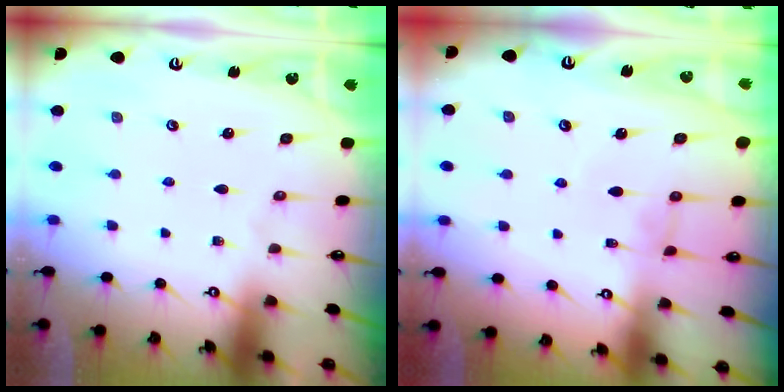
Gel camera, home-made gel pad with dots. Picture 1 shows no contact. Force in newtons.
{"total": 1.0, "press": 0.7, "slide": 0.7}